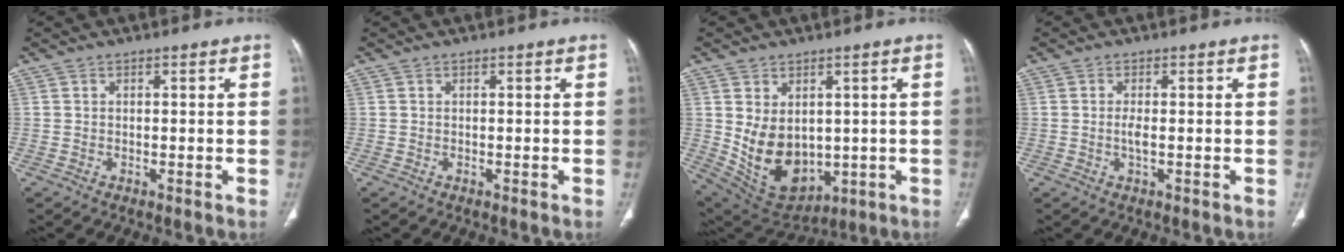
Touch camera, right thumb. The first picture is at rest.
{"total": 0.0}
{"total": 12.8, "force": [0.2, 9.1, 9.0], "torque": [-0.129, -0.013, 0.042]}
{"total": 1.7, "force": [-0.2, 0.5, 1.7], "torque": [-0.038, -0.002, -0.005]}